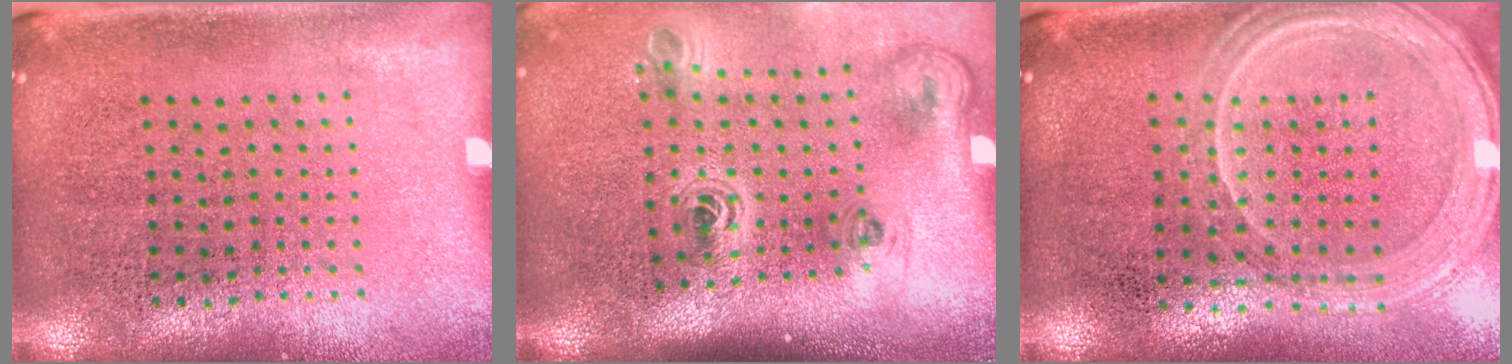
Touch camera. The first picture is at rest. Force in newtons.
{"total": 2.3, "press": 1.5, "slide": 1.8}
{"total": 1.3, "press": 1.3, "slide": 0.1}